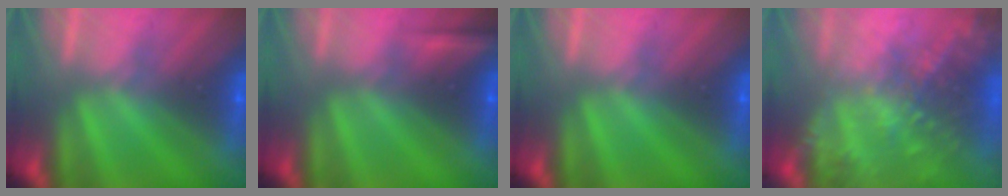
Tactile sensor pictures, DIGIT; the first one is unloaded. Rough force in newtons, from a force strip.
{"total": 2.3}
{"total": 0.0}
{"total": 8.1}